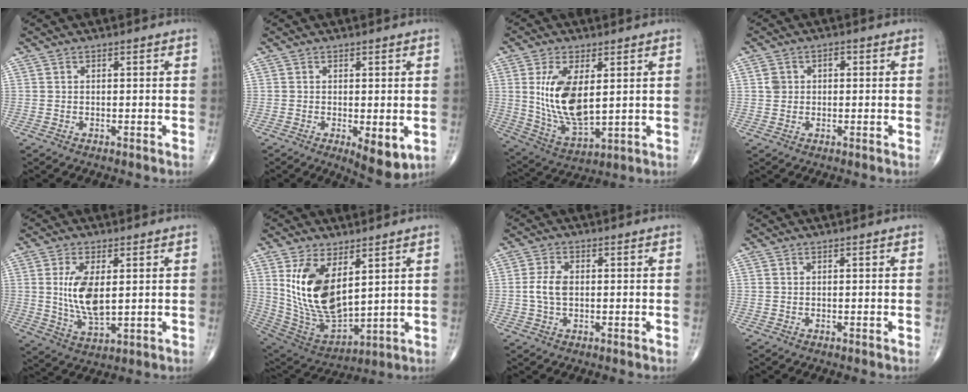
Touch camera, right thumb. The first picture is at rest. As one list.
[{"total": 6.0, "force": [-1.4, 2.2, 5.3], "torque": [-0.069, -0.017, -0.015]}, {"total": 13.6, "force": [2.5, 6.4, 11.8], "torque": [-0.221, -0.024, 0.063]}, {"total": 3.3, "force": [0.5, 2.7, 1.8], "torque": [-0.020, 0.013, 0.009]}, {"total": 9.8, "force": [1.5, 4.4, 8.6], "torque": [-0.163, -0.019, 0.037]}, {"total": 16.9, "force": [5.4, 8.6, 13.5], "torque": [-0.240, -0.027, 0.128]}, {"total": 4.3, "force": [0.0, 2.5, 3.5], "torque": [-0.079, 0.005, -0.003]}, {"total": 0.0}]